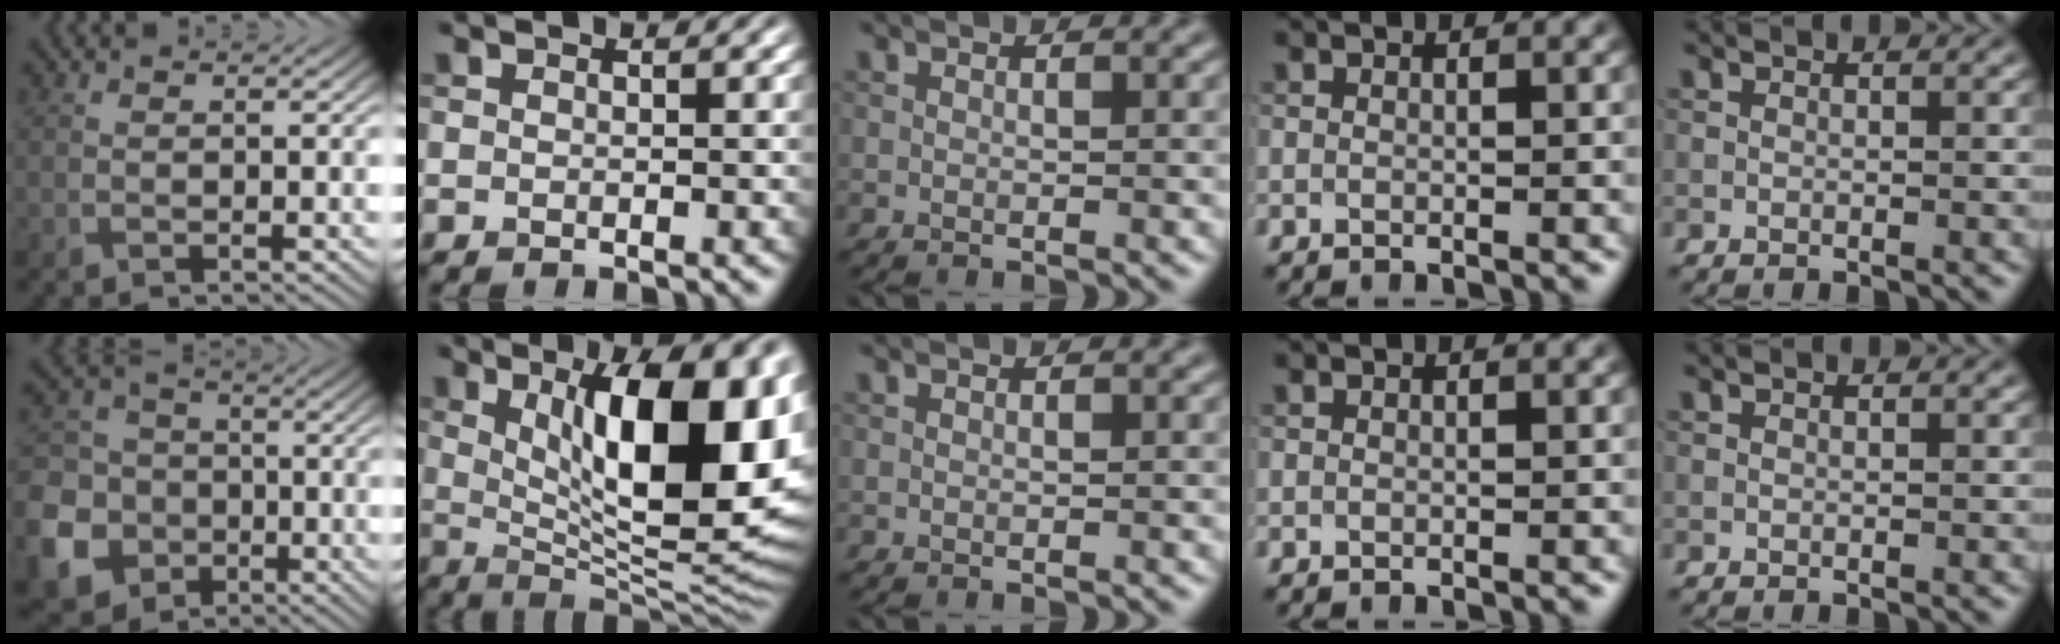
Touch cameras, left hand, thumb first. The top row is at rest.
{"thumb": {"total": 14.7, "force": [-5.2, 12.9, 4.9], "torque": [-0.178, -0.050, -0.108]}, "index": {"total": 15.6, "force": [3.7, 6.0, 13.9], "torque": [-0.176, -0.003, 0.058]}}